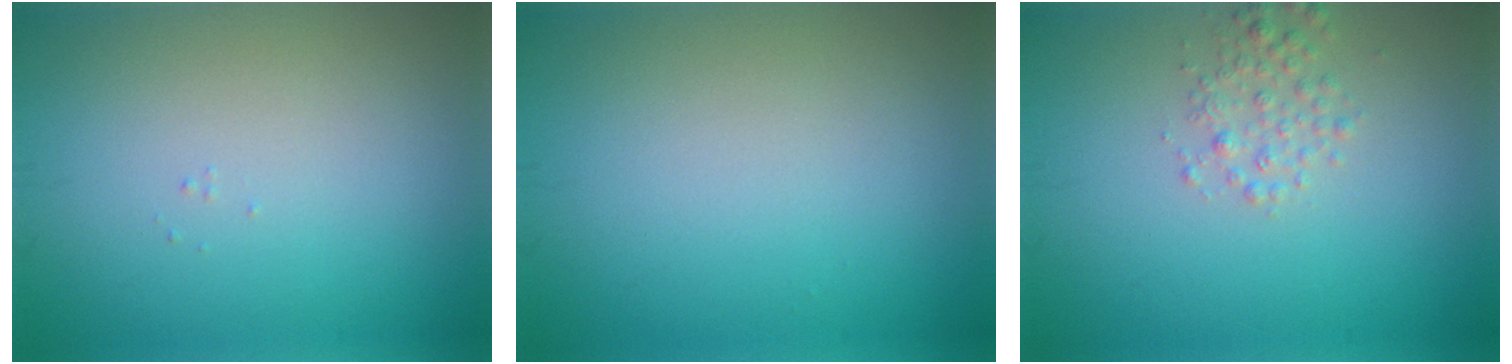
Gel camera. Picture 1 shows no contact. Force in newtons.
{"total": 0.0}
{"total": 1.8, "press": 1.8, "slide": 0.1}